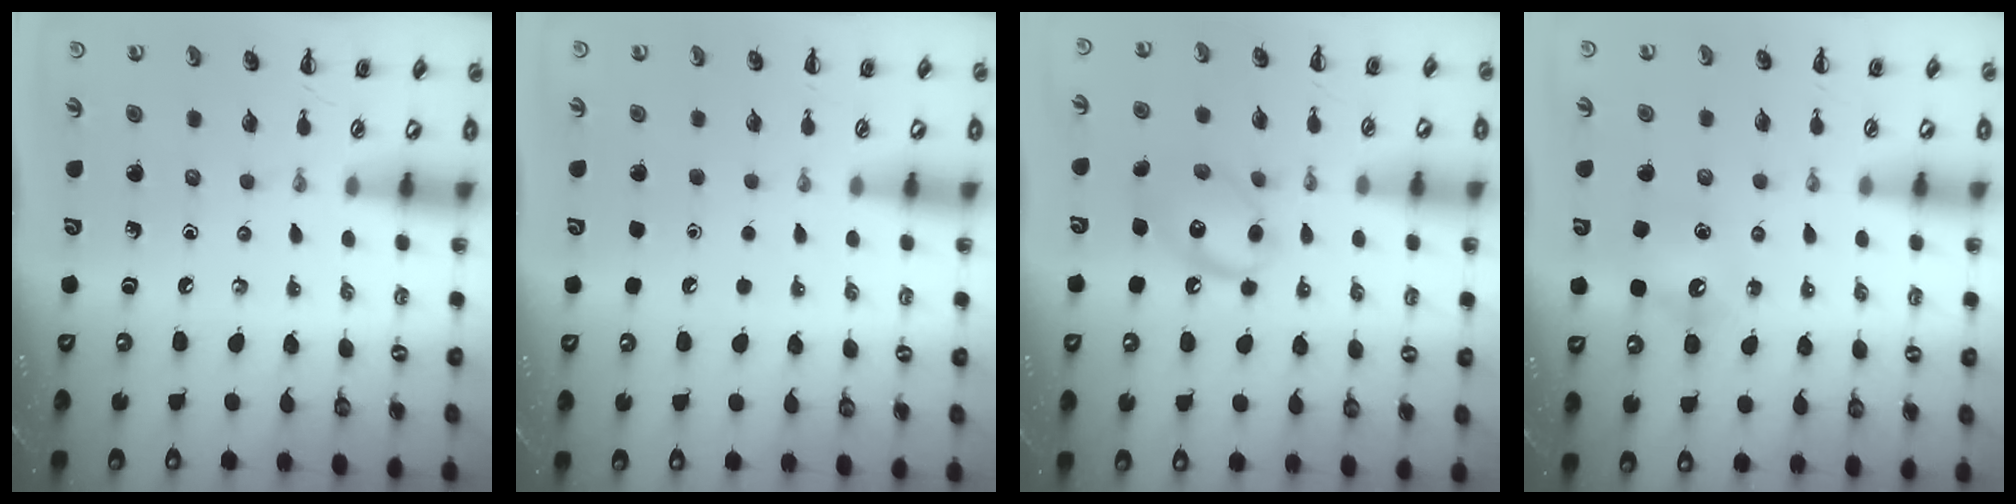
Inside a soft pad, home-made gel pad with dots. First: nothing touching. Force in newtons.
{"total": 1.7, "press": 1.7, "slide": 0.1}
{"total": 11.2, "press": 11.2, "slide": 0.4}
{"total": 6.7, "press": 6.3, "slide": 2.2}